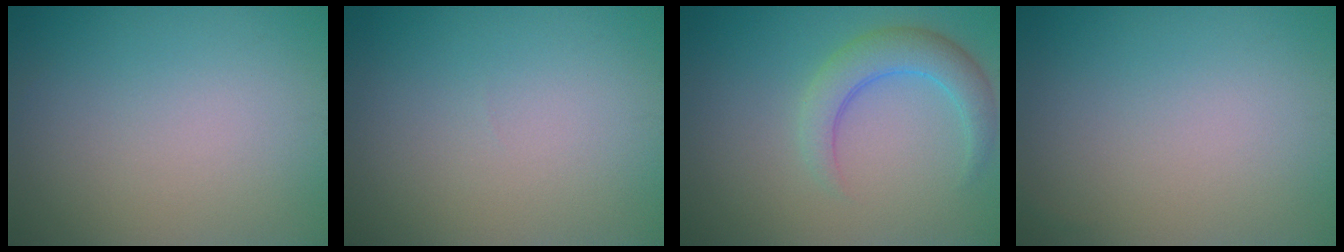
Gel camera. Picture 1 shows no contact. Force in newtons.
{"total": 0.0}
{"total": 3.8, "press": 3.8, "slide": 0.2}
{"total": 0.0}